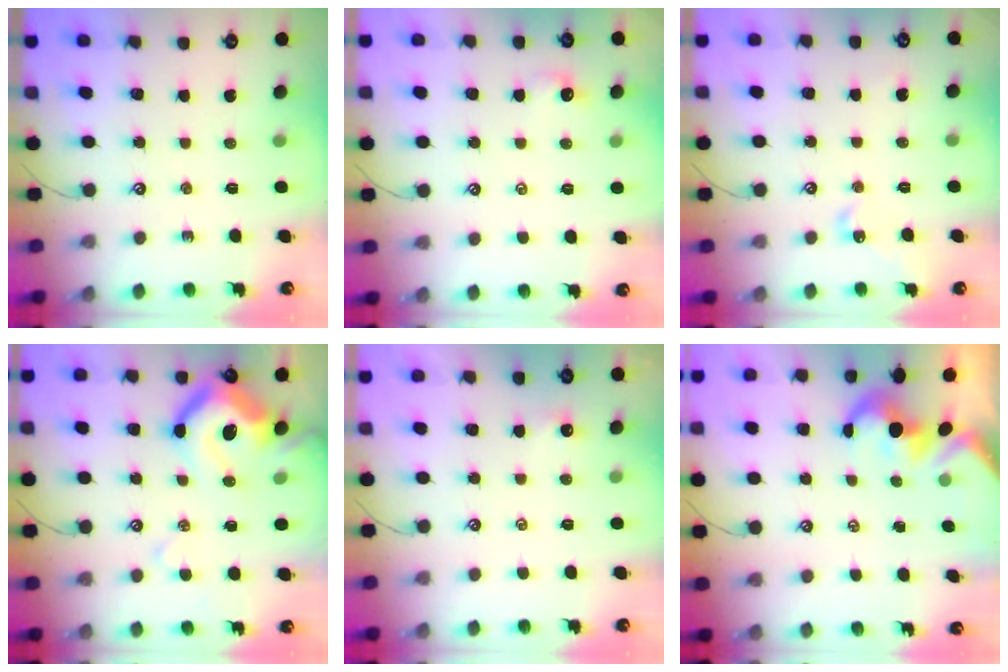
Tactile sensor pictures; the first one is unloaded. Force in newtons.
{"total": 0.8, "press": 0.5, "slide": 0.6}
{"total": 3.4, "press": 3.3, "slide": 0.6}
{"total": 17.3, "press": 17.1, "slide": 2.5}
{"total": 1.8, "press": 1.8, "slide": 0.3}
{"total": 1.7, "press": 1.4, "slide": 1.0}